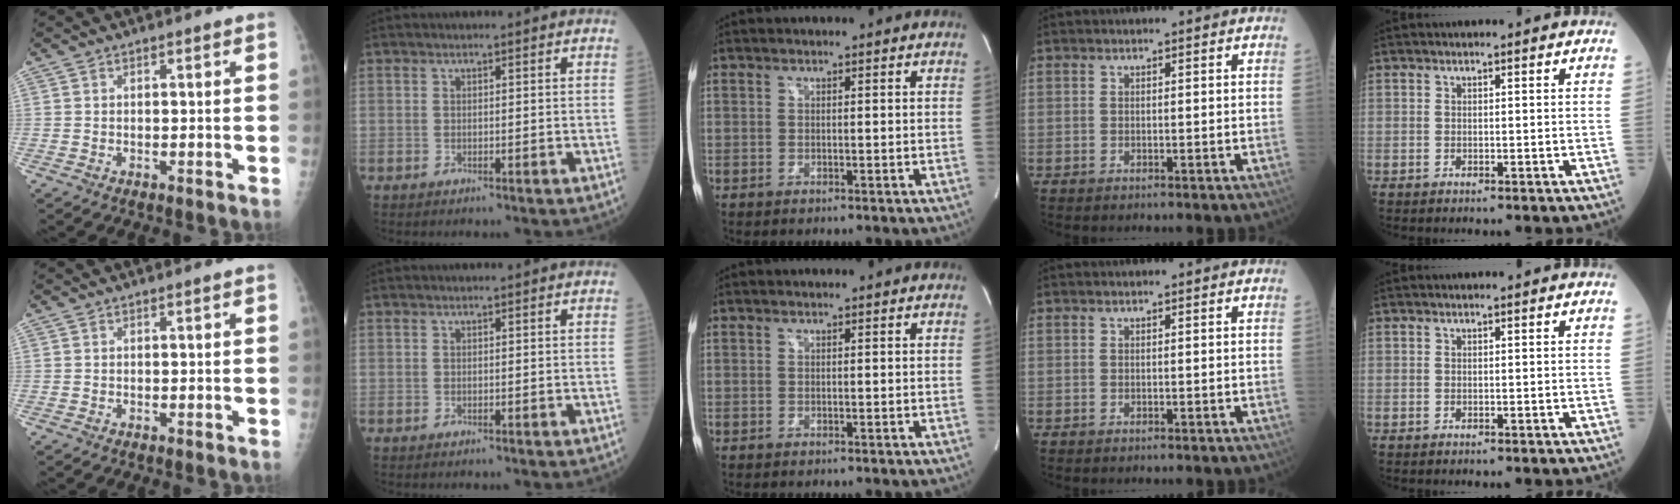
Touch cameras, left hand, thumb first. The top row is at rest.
{}